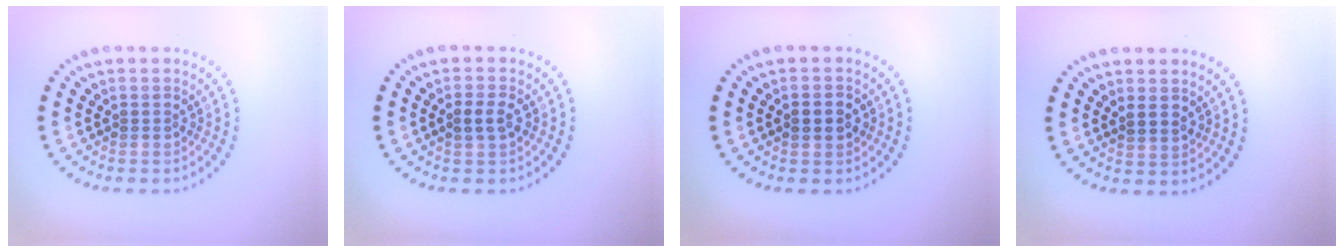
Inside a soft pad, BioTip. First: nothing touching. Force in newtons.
{"total": 1.9, "press": 1.9, "slide": 0.1}
{"total": 2.5, "press": 2.5, "slide": 0.3}
{"total": 0.9, "press": 0.8, "slide": 0.5}